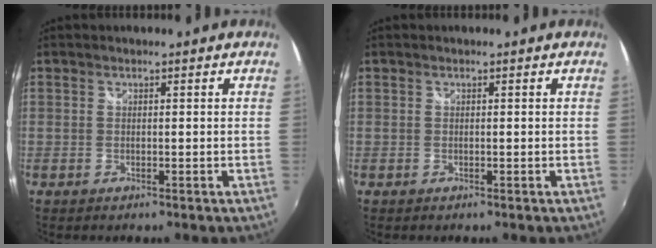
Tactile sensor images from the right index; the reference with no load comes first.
{"total": 0.0}